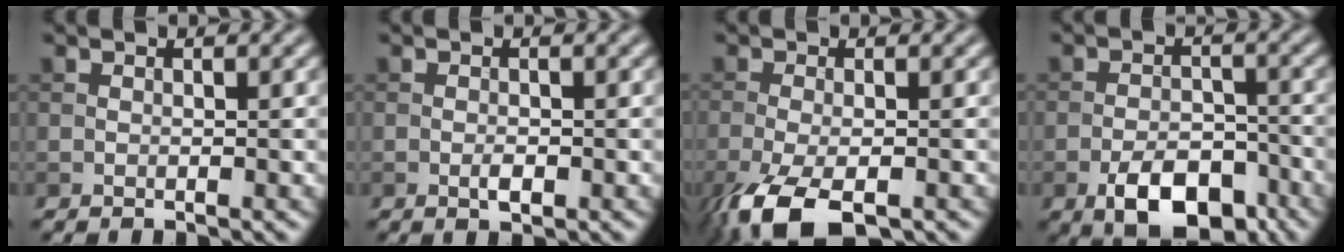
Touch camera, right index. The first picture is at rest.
{"total": 1.2, "force": [-0.4, 0.5, 1.0], "torque": [-0.019, -0.001, -0.008]}
{"total": 6.9, "force": [-4.0, 2.5, 5.0], "torque": [-0.111, -0.019, -0.076]}
{"total": 6.8, "force": [-3.9, 3.4, 4.4], "torque": [-0.066, -0.003, -0.065]}